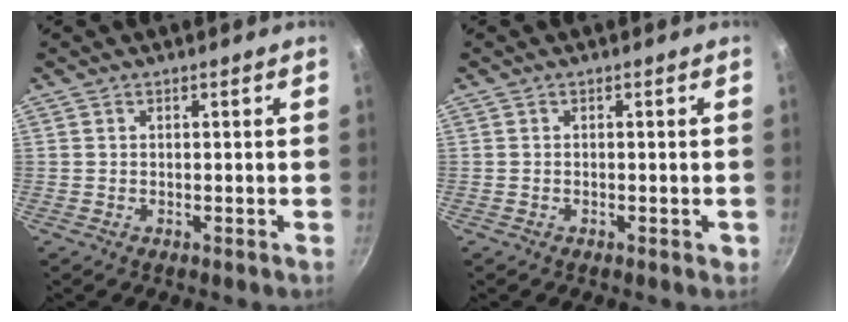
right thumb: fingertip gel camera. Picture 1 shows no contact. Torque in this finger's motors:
{"motor_torque": [-0.28, 0.01, 0.14, 0.19, 0.09]}